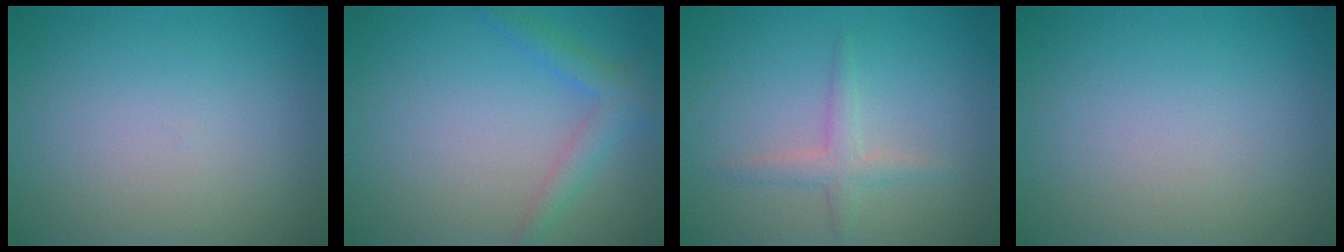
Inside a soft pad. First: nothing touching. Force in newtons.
{"total": 2.3, "press": 2.3, "slide": 0.2}
{"total": 1.9, "press": 1.9, "slide": 0.1}
{"total": 0.0}